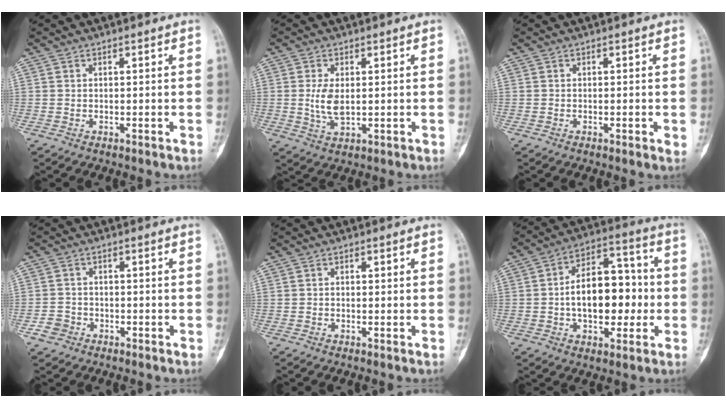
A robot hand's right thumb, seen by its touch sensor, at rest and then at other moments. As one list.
[{"total": 4.9, "force": [0.3, 2.6, 4.2], "torque": [-0.087, -0.008, 0.013]}, {"total": 1.5, "force": [-0.3, 0.4, 1.4], "torque": [-0.022, -0.003, -0.003]}, {"total": 3.0, "force": [-1.6, 2.5, 0.5], "torque": [0.000, 0.013, -0.032]}, {"total": 0.6, "force": [0.0, 0.4, 0.4], "torque": [-0.006, 0.000, -0.003]}, {"total": 15.8, "force": [-1.3, 9.5, 12.6], "torque": [-0.163, 0.036, -0.024]}]